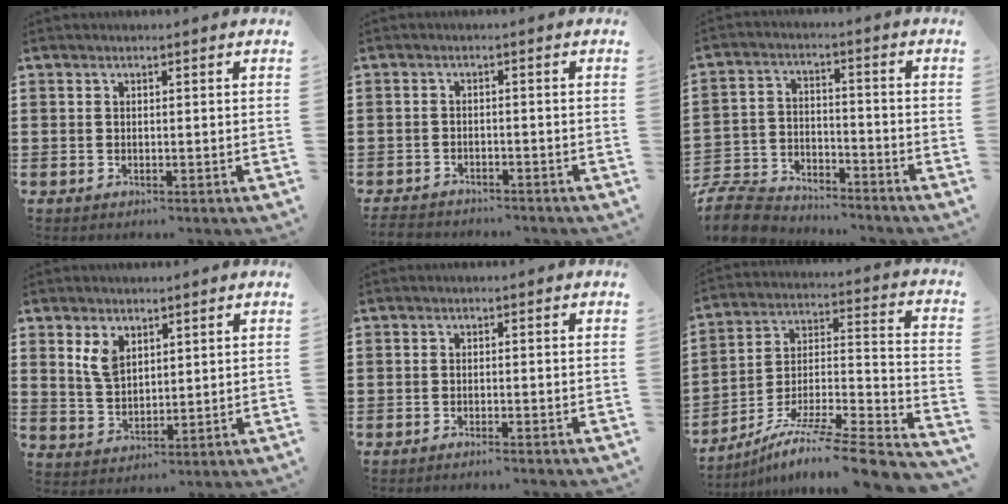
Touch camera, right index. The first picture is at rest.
{"total": 2.4, "force": [-2.4, 0.1, 0.0], "torque": [-0.013, -0.006, -0.054]}
{"total": 8.5, "force": [-8.3, 1.8, 1.1], "torque": [-0.038, 0.018, -0.168]}
{"total": 4.3, "force": [2.3, 2.6, 2.6], "torque": [-0.068, 0.004, 0.040]}
{"total": 1.2, "force": [-1.1, -0.3, 0.2], "torque": [-0.003, -0.002, -0.022]}
{"total": 8.3, "force": [-6.2, 0.5, 5.4], "torque": [-0.094, -0.009, -0.127]}